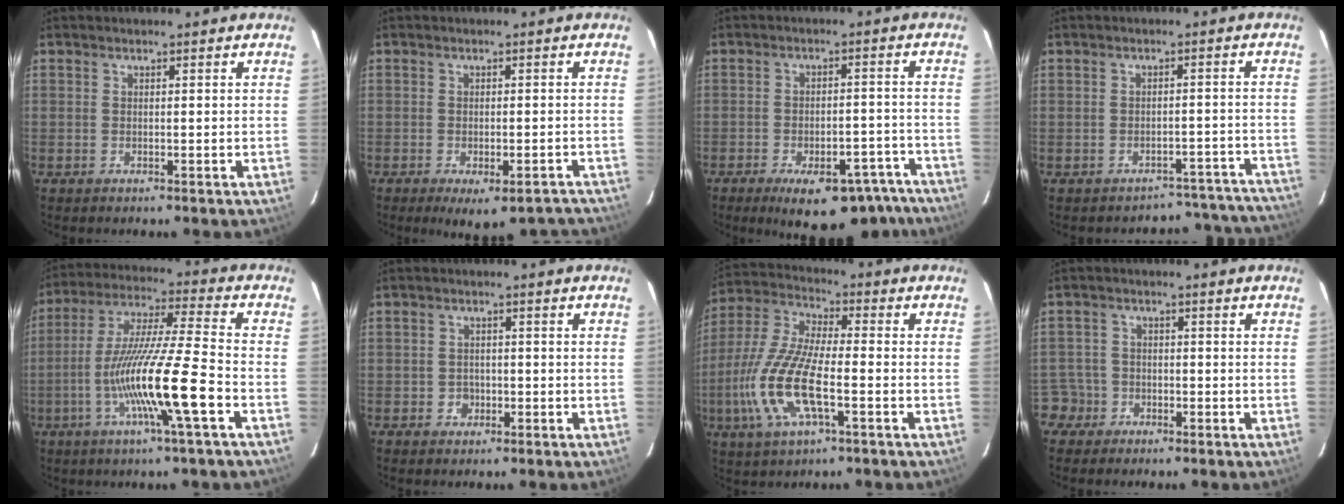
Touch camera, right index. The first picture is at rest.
{"total": 9.5, "force": [-7.5, 3.4, 4.8], "torque": [-0.076, -0.009, -0.086]}
{"total": 15.9, "force": [-12.2, 6.3, 8.0], "torque": [-0.118, 0.006, -0.142]}
{"total": 12.6, "force": [-11.7, 4.5, 0.0], "torque": [0.028, 0.060, -0.123]}
{"total": 16.8, "force": [-6.2, -0.6, 15.6], "torque": [-0.298, -0.011, -0.121]}
{"total": 2.5, "force": [-0.9, 2.3, 0.5], "torque": [-0.009, 0.005, -0.012]}
{"total": 15.6, "force": [-4.9, 4.7, 14.1], "torque": [-0.310, -0.008, -0.099]}
{"total": 4.1, "force": [-2.1, 3.4, -0.4], "torque": [0.011, 0.024, -0.042]}